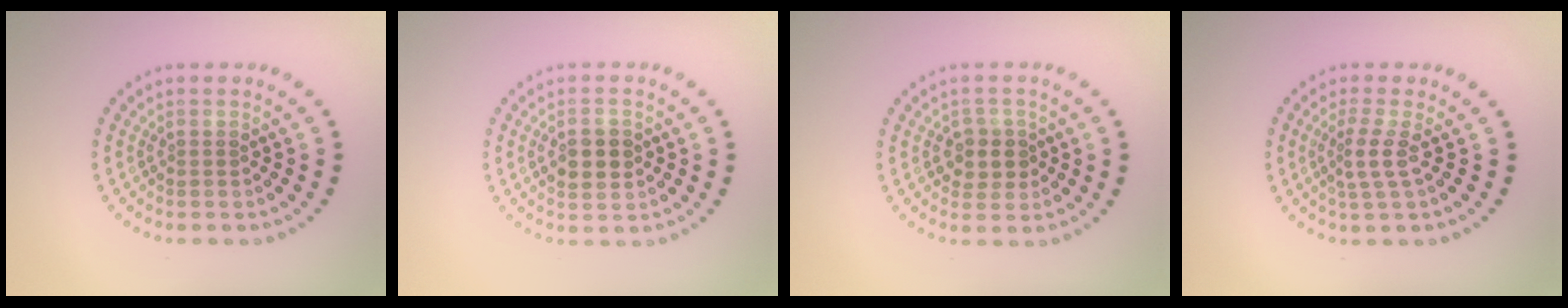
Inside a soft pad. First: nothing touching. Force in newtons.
{"total": 2.8, "press": 2.7, "slide": 0.2}
{"total": 2.5, "press": 2.4, "slide": 0.8}
{"total": 2.2, "press": 1.5, "slide": 1.6}